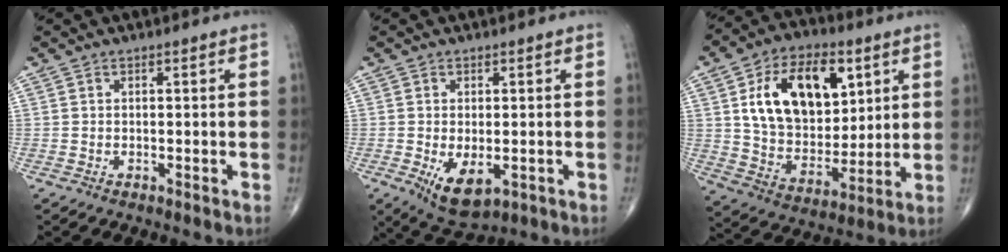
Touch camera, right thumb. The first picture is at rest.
{"total": 7.0, "force": [-1.8, 3.6, 5.8], "torque": [-0.094, -0.015, -0.017]}
{"total": 20.4, "force": [6.6, 12.8, 14.5], "torque": [-0.196, -0.023, 0.118]}